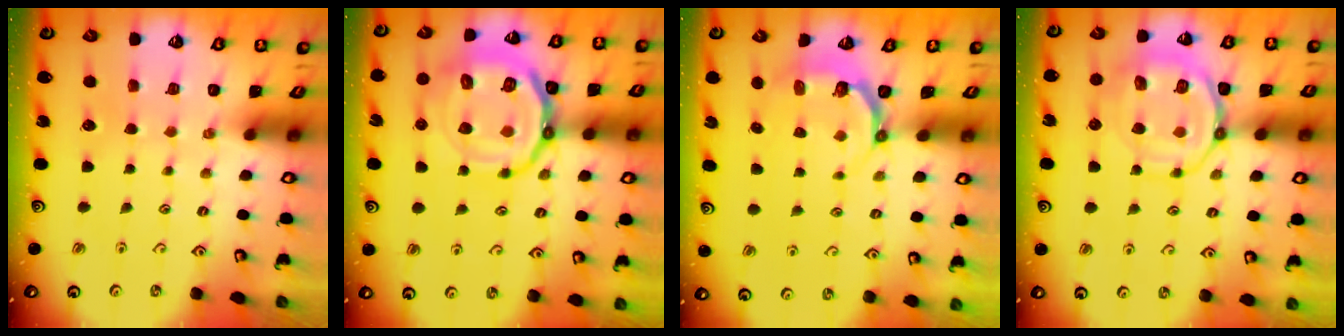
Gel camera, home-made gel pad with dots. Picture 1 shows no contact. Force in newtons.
{"total": 22.5, "press": 22.3, "slide": 2.3}
{"total": 5.6, "press": 4.6, "slide": 3.1}
{"total": 12.6, "press": 12.5, "slide": 1.4}